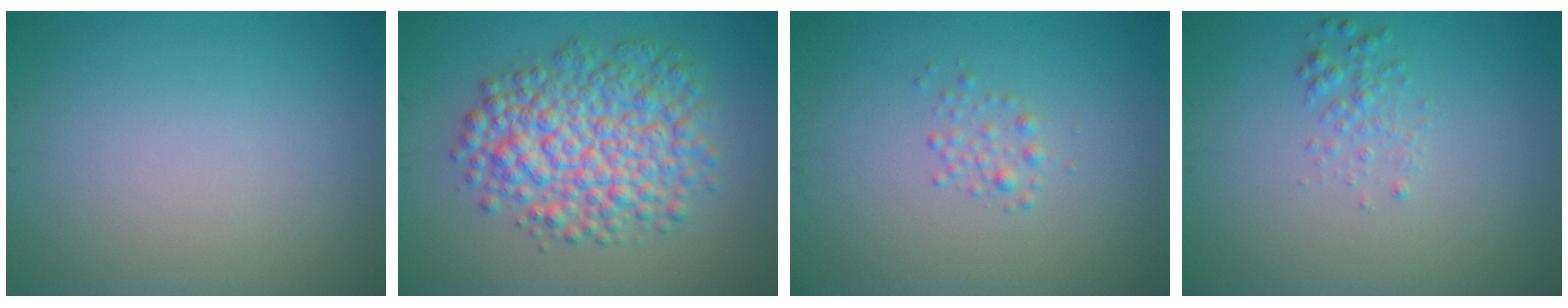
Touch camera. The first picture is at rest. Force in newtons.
{"total": 7.6, "press": 7.6, "slide": 0.2}
{"total": 1.1, "press": 1.1, "slide": 0.0}
{"total": 1.4, "press": 1.4, "slide": 0.0}